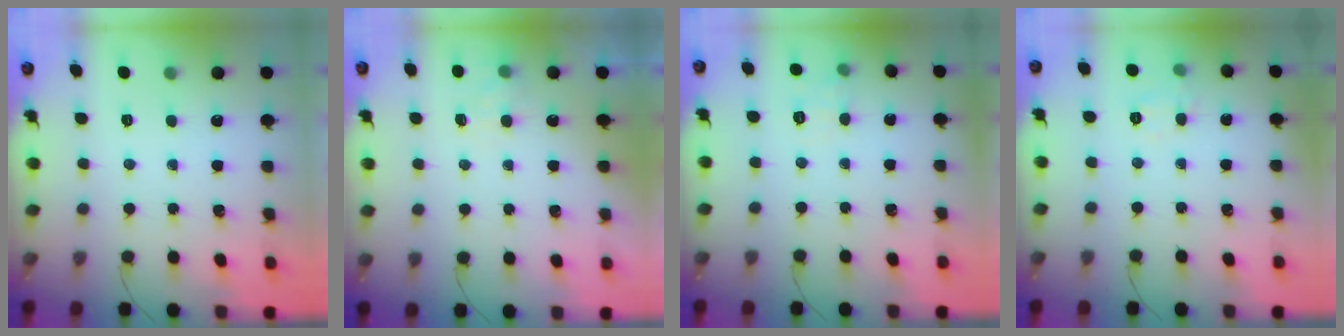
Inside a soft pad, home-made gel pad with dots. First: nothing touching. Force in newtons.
{"total": 7.0, "press": 6.8, "slide": 1.8}
{"total": 6.5, "press": 6.3, "slide": 1.6}
{"total": 6.5, "press": 6.3, "slide": 1.4}